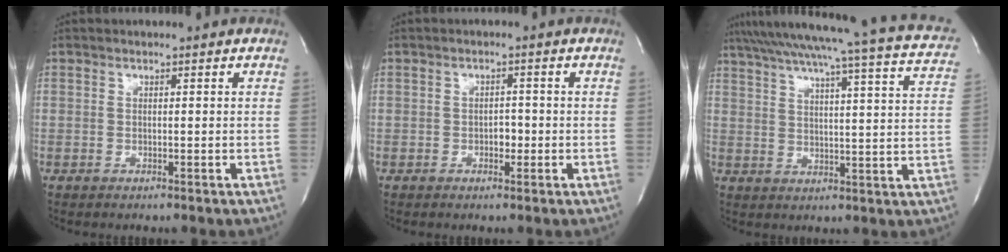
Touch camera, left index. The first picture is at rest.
{"total": 1.7, "force": [-0.6, 1.1, 1.2], "torque": [-0.016, 0.004, -0.008]}
{"total": 27.4, "force": [23.3, 1.5, 14.3], "torque": [-0.225, -0.015, 0.285]}